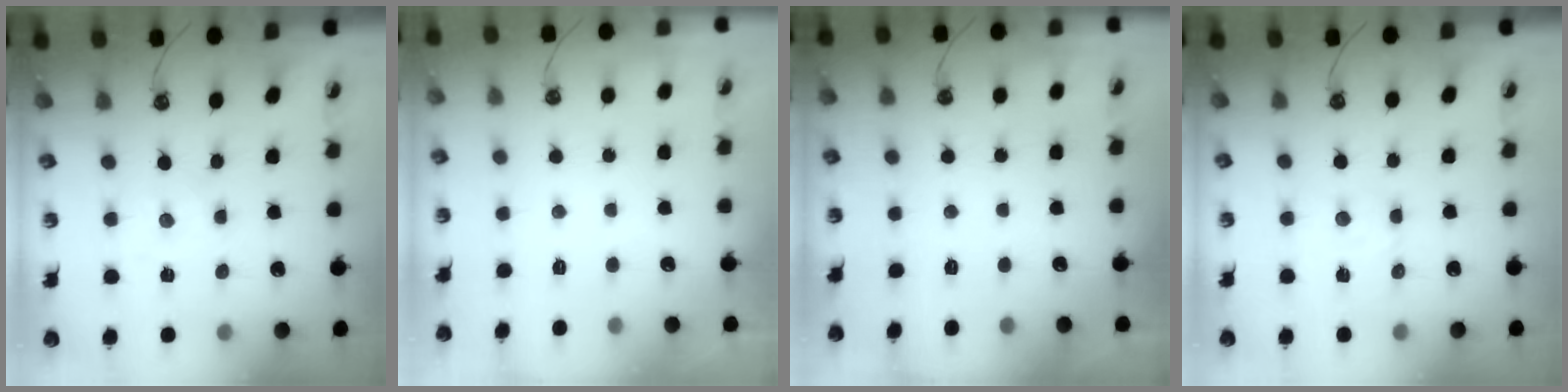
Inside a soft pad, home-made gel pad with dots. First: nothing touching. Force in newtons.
{"total": 0.0}
{"total": 0.0}
{"total": 2.4, "press": 2.4, "slide": 0.4}